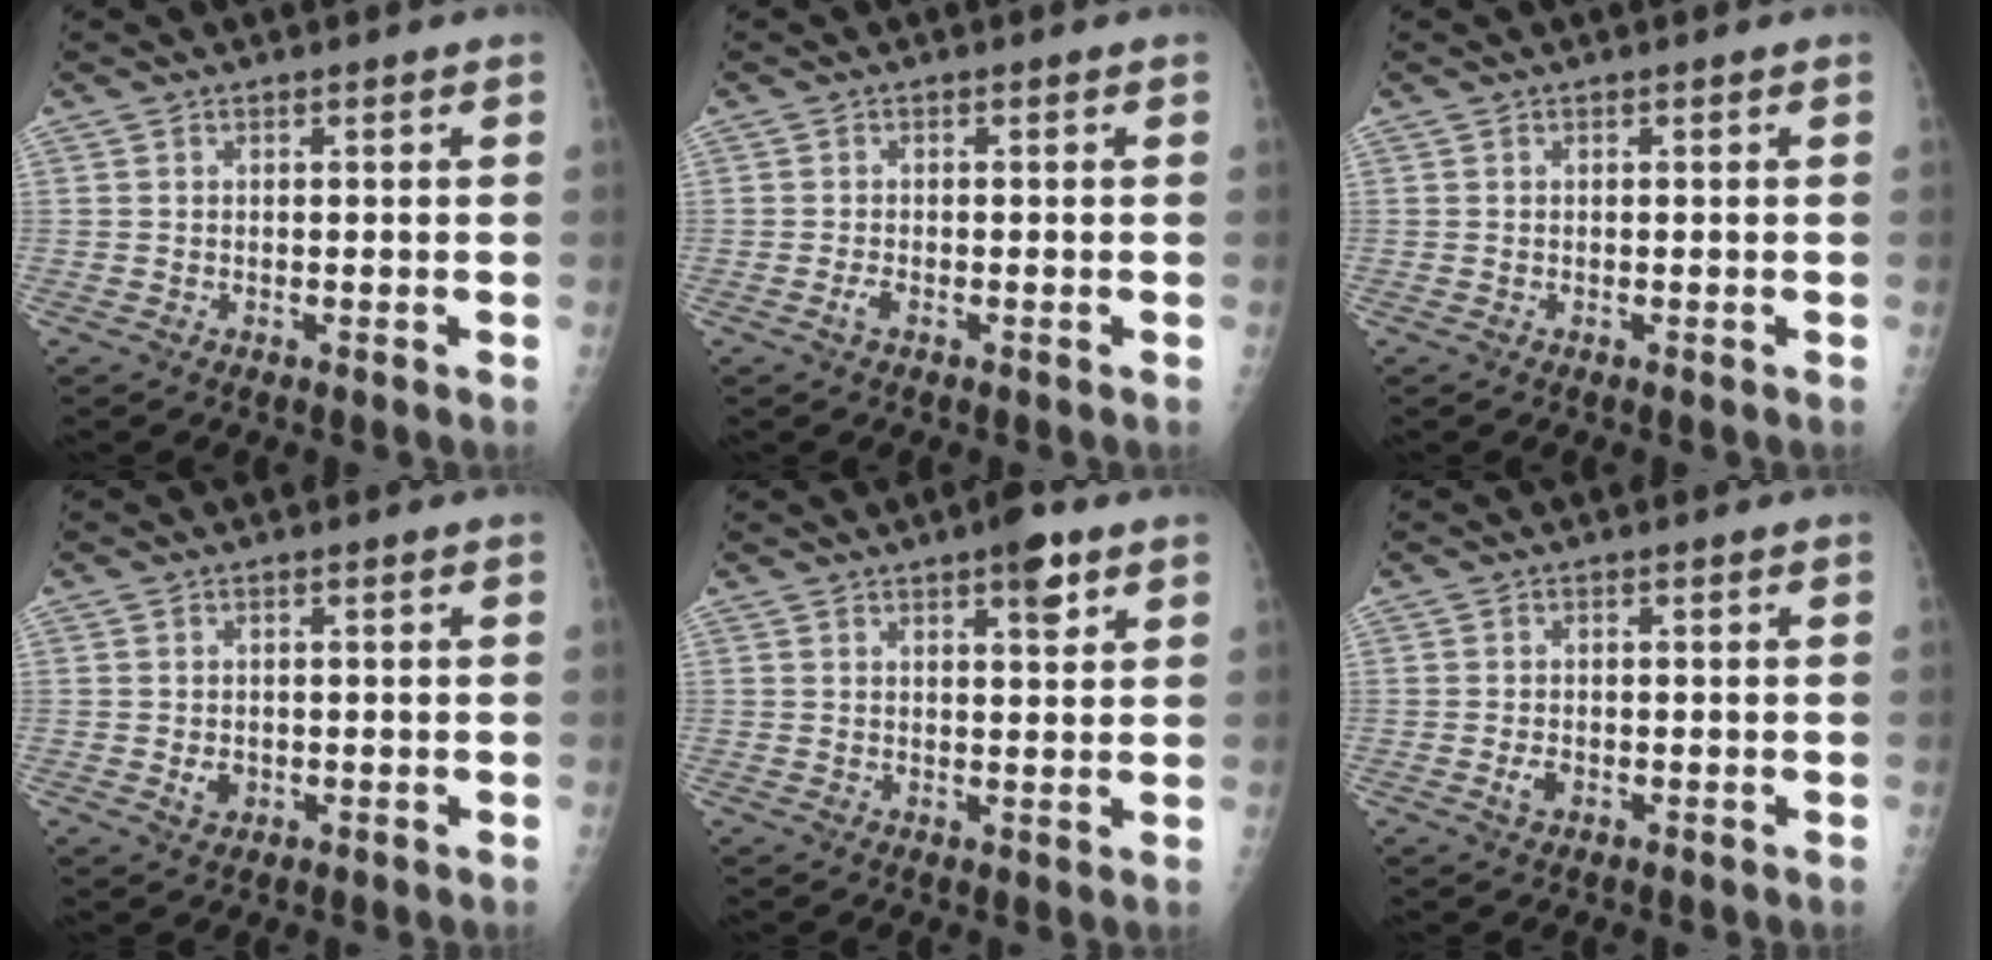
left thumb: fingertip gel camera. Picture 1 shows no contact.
{"total": 1.4, "force": [-0.7, 0.6, 1.1], "torque": [-0.025, 0.002, -0.014]}
{"total": 0.0}
{"total": 2.3, "force": [-0.3, 1.8, 1.3], "torque": [-0.014, 0.000, 0.001]}
{"total": 5.0, "force": [2.9, 1.6, 3.8], "torque": [-0.043, -0.013, 0.038]}
{"total": 1.9, "force": [-0.6, 1.2, 1.3], "torque": [-0.022, 0.000, -0.010]}